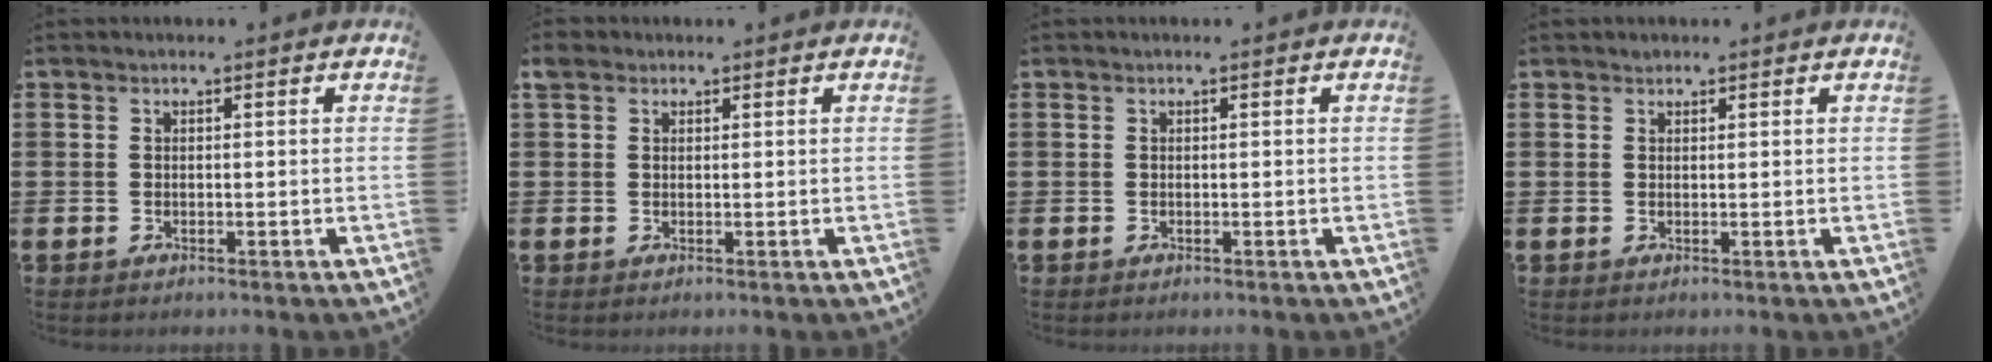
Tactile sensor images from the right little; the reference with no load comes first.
{"total": 1.4, "force": [1.0, 1.0, 0.3], "torque": [0.007, 0.001, 0.016]}
{"total": 0.0}
{"total": 0.7, "force": [0.6, 0.4, 0.1], "torque": [0.015, -0.004, 0.008]}